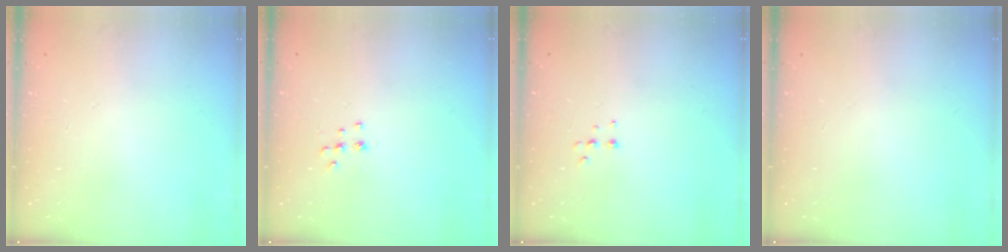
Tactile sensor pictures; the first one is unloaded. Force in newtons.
{"total": 5.8, "press": 5.8, "slide": 0.4}
{"total": 4.0, "press": 4.0, "slide": 0.8}
{"total": 0.0}